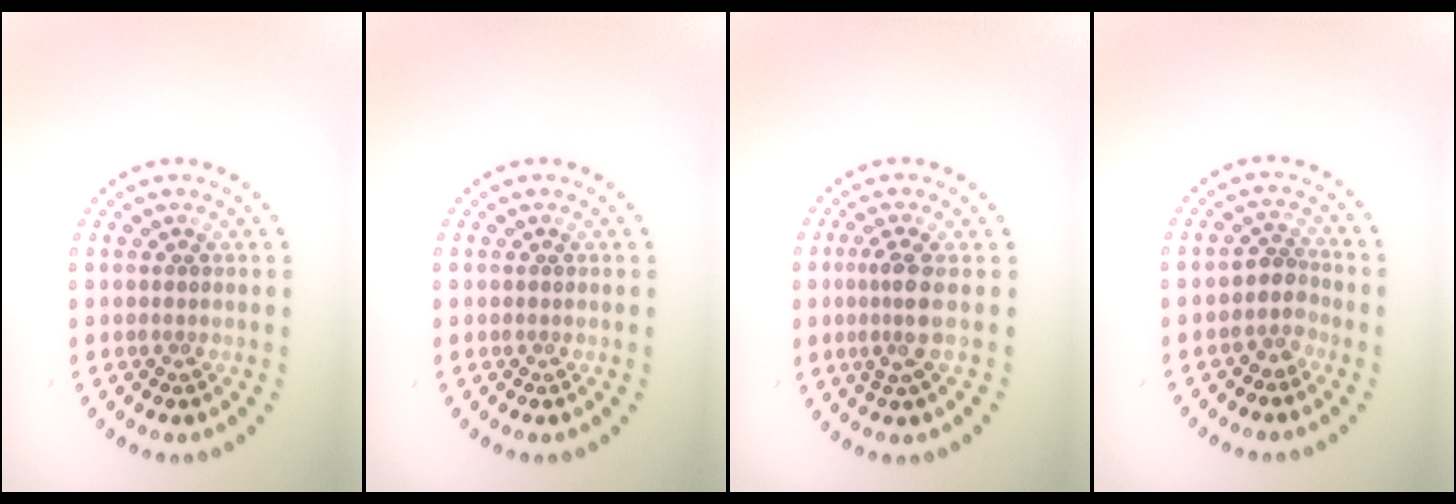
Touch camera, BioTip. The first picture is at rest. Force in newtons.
{"total": 0.0}
{"total": 2.5, "press": 1.9, "slide": 1.7}
{"total": 2.1, "press": 1.6, "slide": 1.3}